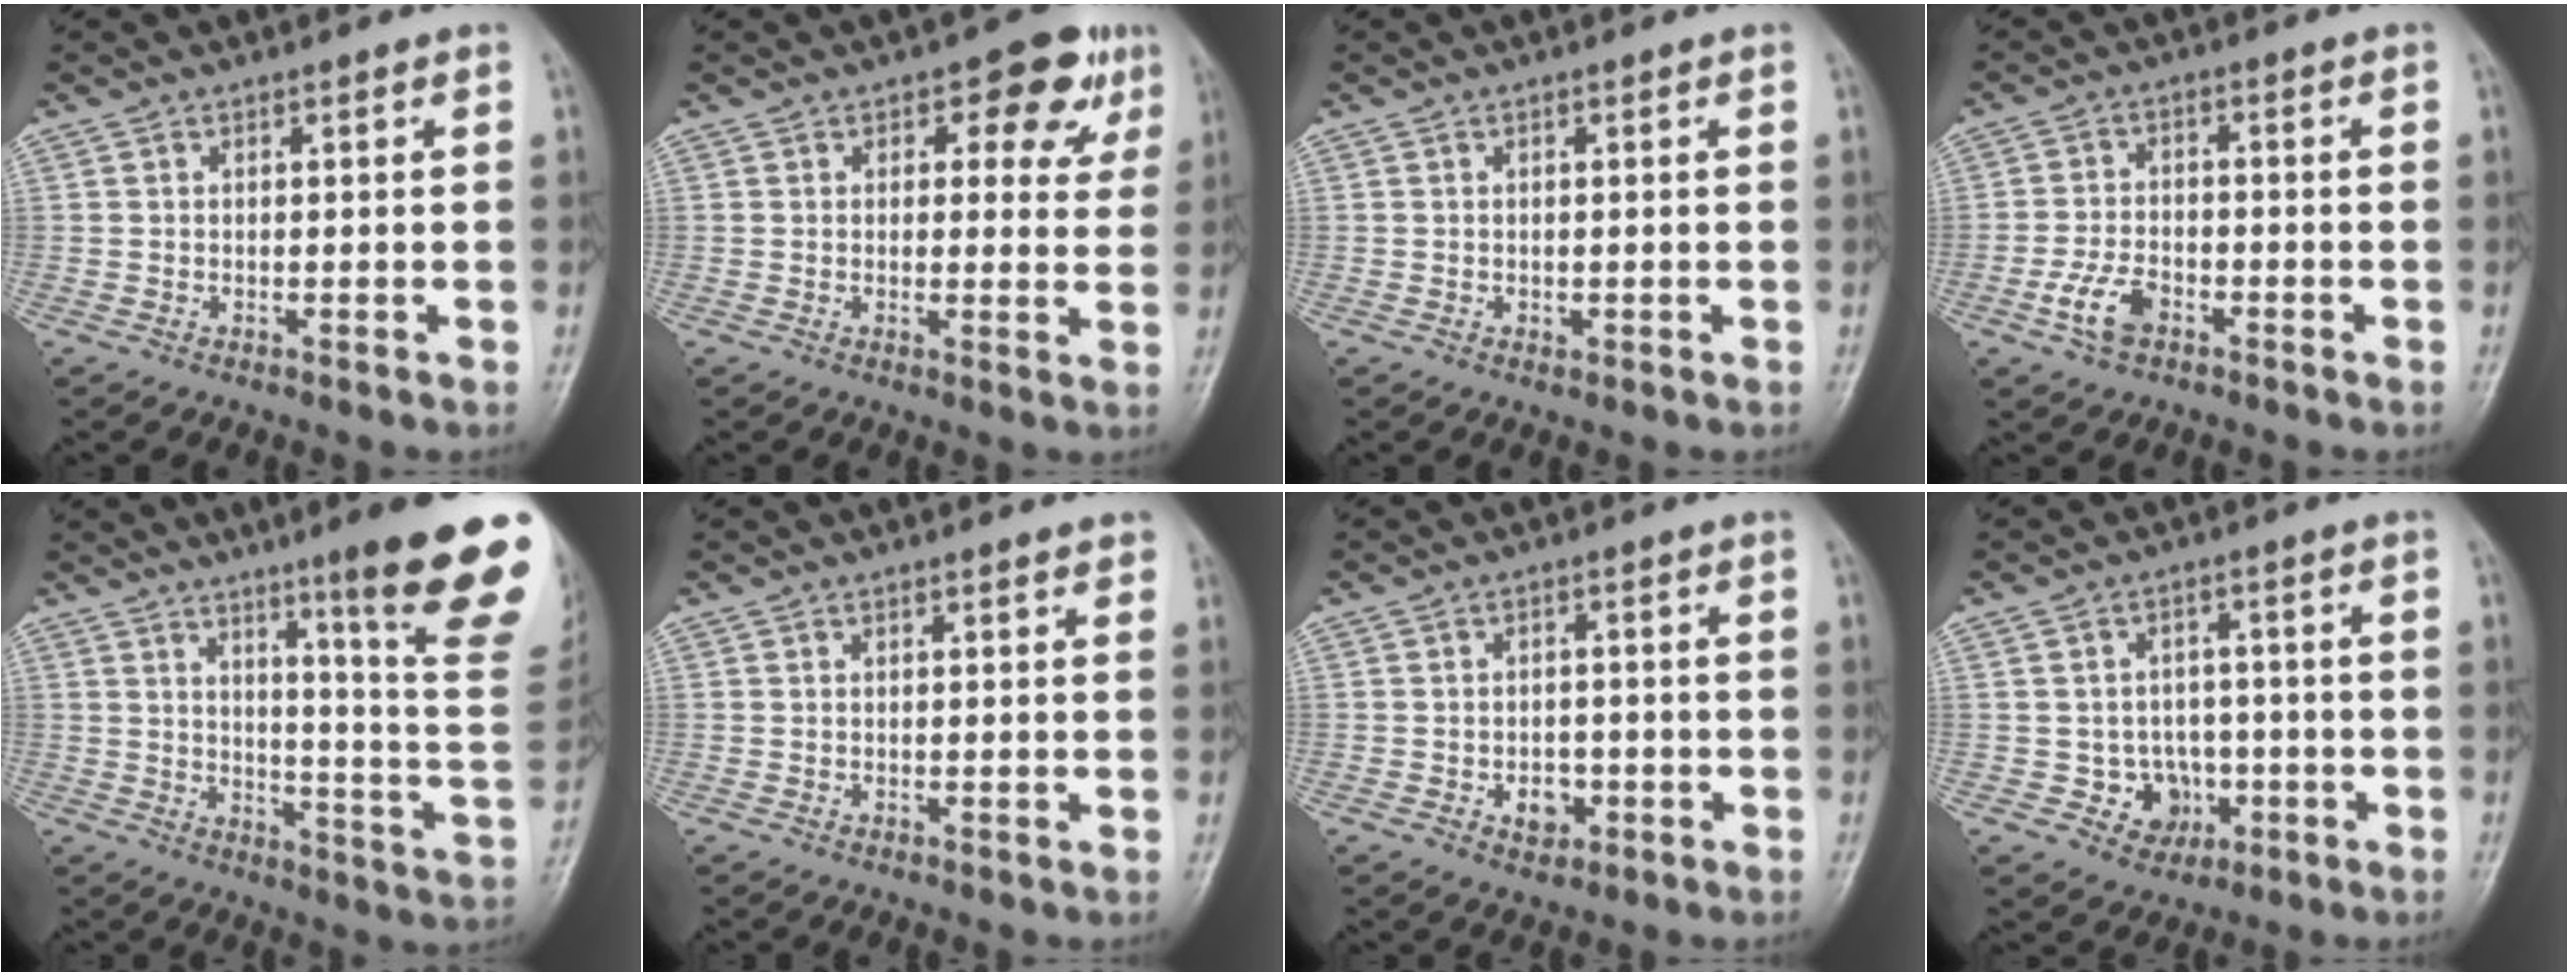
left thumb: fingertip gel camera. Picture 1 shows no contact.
{"total": 8.0, "force": [3.8, 4.6, 5.4], "torque": [-0.021, -0.009, 0.039]}
{"total": 0.6, "force": [-0.1, 0.5, 0.4], "torque": [-0.003, 0.000, -0.001]}
{"total": 5.7, "force": [-2.9, 3.3, 3.7], "torque": [-0.074, 0.014, -0.056]}
{"total": 21.3, "force": [12.3, 1.3, 17.4], "torque": [-0.204, -0.075, 0.167]}
{"total": 1.4, "force": [1.0, 0.3, 0.9], "torque": [-0.010, -0.002, 0.010]}
{"total": 4.1, "force": [-1.3, 3.0, 2.4], "torque": [-0.017, 0.007, -0.016]}
{"total": 6.5, "force": [-1.6, 5.8, 2.2], "torque": [0.007, 0.016, -0.017]}